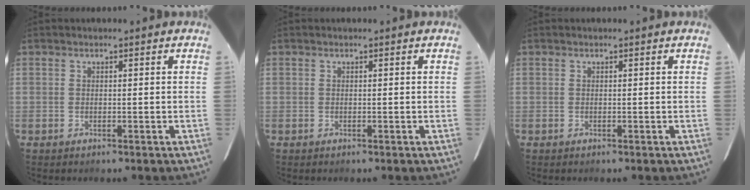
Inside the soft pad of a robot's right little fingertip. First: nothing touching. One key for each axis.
{"total": 0.0}
{"total": 0.0}